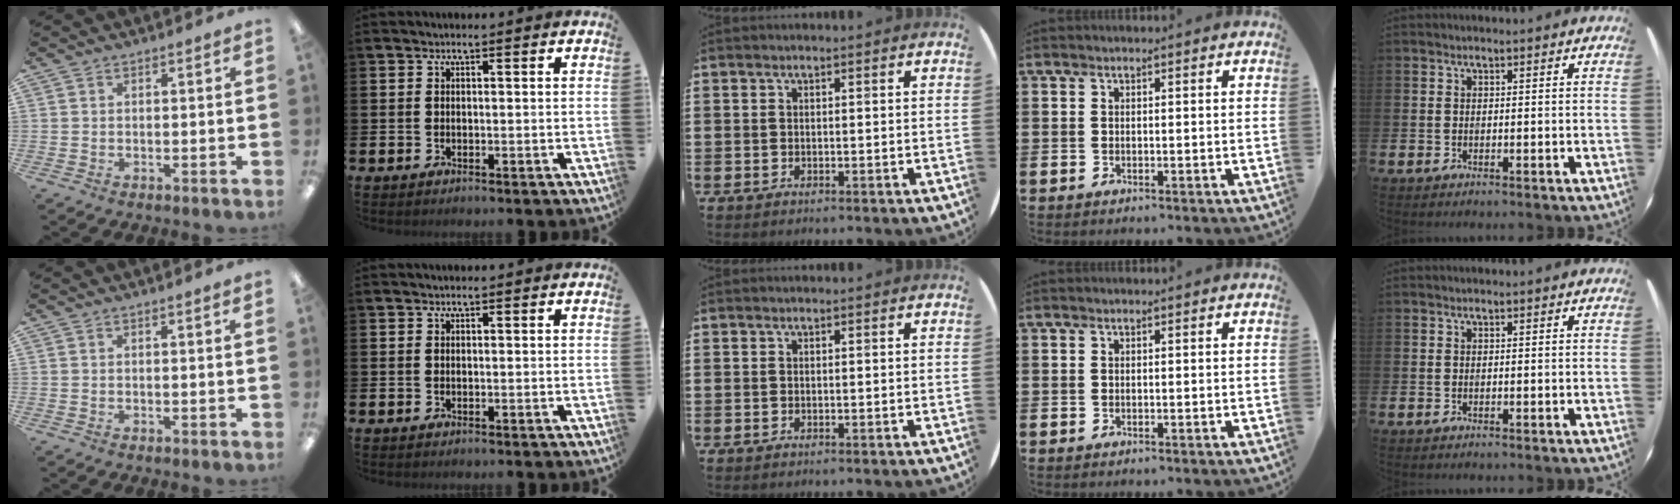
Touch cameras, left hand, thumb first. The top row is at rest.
{"thumb": {"total": 0.8, "force": [0.6, -0.2, 0.5], "torque": [-0.009, -0.001, 0.011]}}